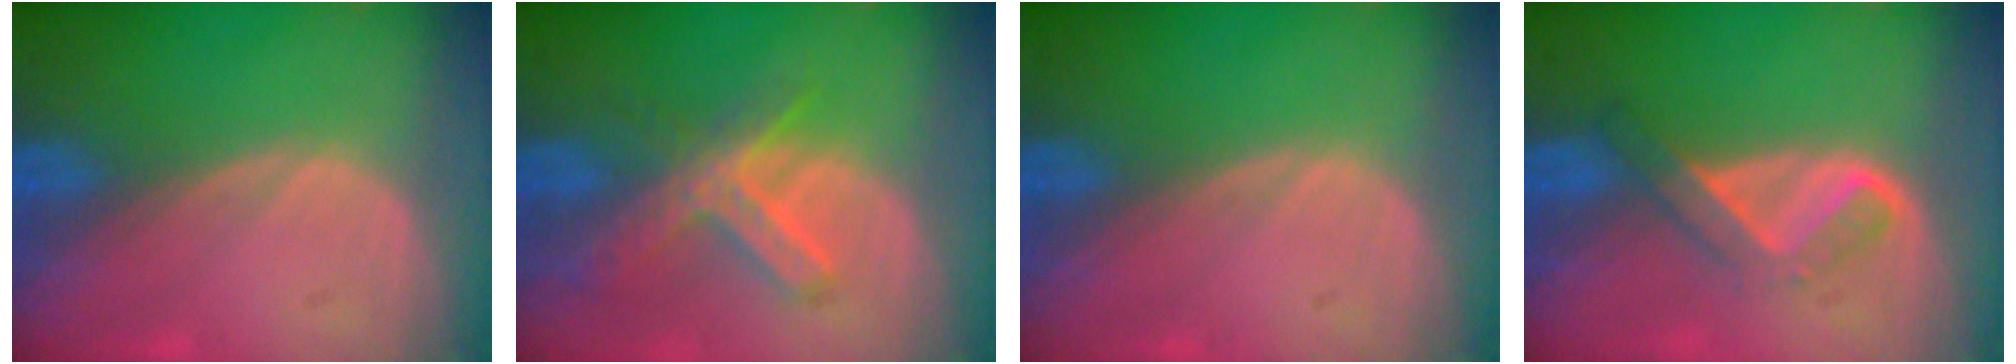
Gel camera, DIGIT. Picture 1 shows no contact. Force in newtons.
{"total": 7.0, "press": 6.1, "slide": 3.6}
{"total": 0.0}
{"total": 5.2, "press": 4.4, "slide": 2.9}